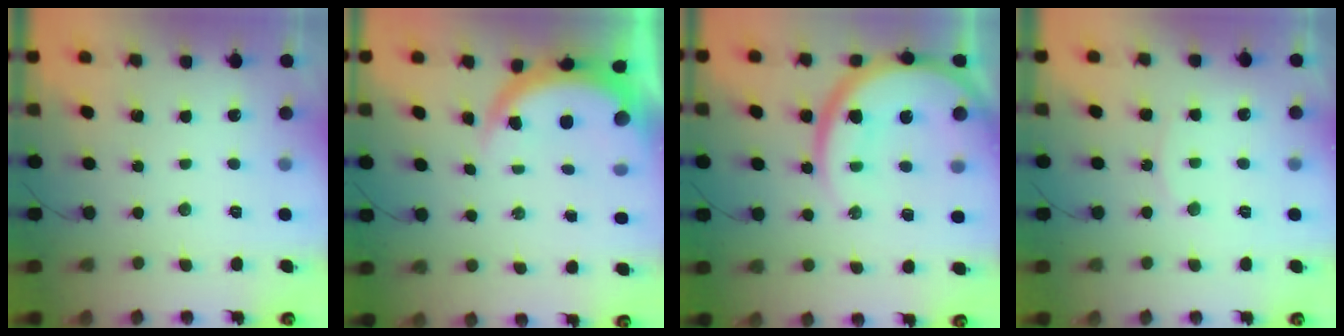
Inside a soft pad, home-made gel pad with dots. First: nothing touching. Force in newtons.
{"total": 5.2, "press": 5.1, "slide": 0.8}
{"total": 18.8, "press": 18.6, "slide": 2.2}
{"total": 6.7, "press": 6.7, "slide": 0.4}